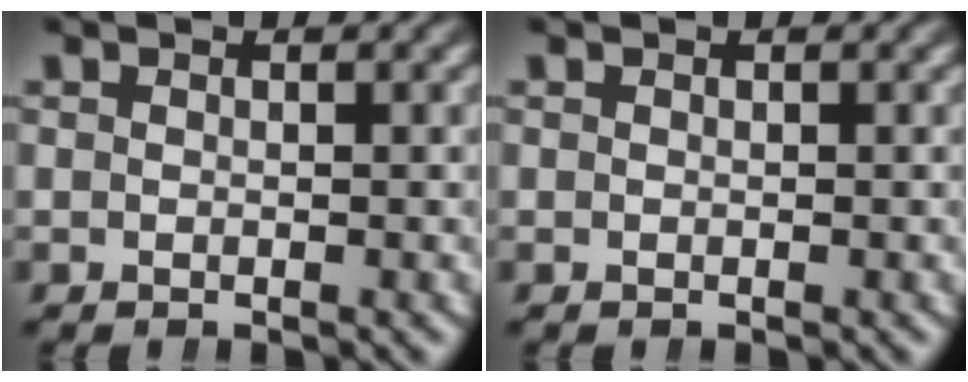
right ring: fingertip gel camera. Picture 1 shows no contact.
{"total": 0.0}